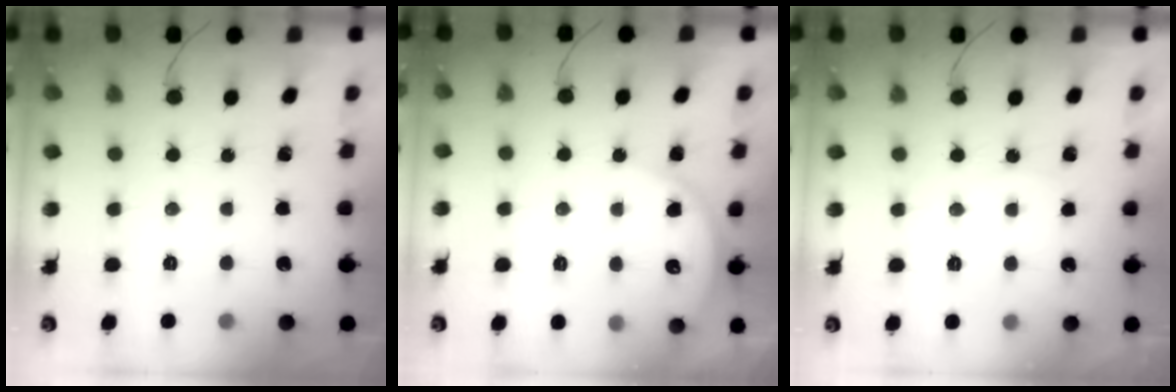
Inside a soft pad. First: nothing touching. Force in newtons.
{"total": 6.6, "press": 6.6, "slide": 0.6}
{"total": 2.2, "press": 2.1, "slide": 0.4}